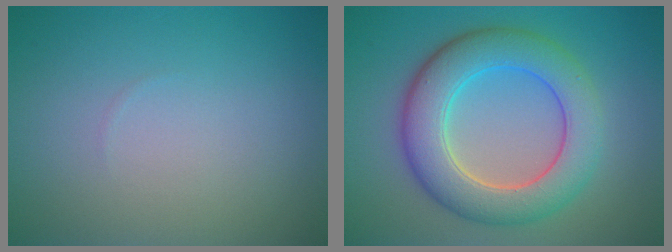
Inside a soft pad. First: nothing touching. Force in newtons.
{"total": 7.6, "press": 7.6, "slide": 0.5}